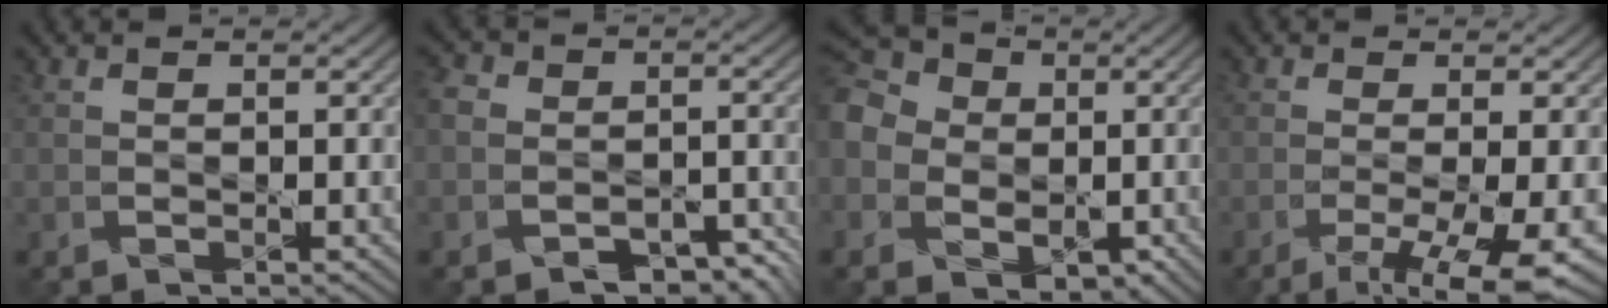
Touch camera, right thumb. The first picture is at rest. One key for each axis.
{"total": 7.4, "fx": -4.5, "fy": 5.4, "fz": 2.5, "tx": -0.045, "ty": -0.008, "tz": -0.076}
{"total": 12.2, "fx": -0.9, "fy": 10.7, "fz": 5.8, "tx": -0.191, "ty": -0.015, "tz": -0.031}
{"total": 6.8, "fx": -3.0, "fy": 1.6, "fz": 5.9, "tx": -0.113, "ty": -0.010, "tz": -0.047}